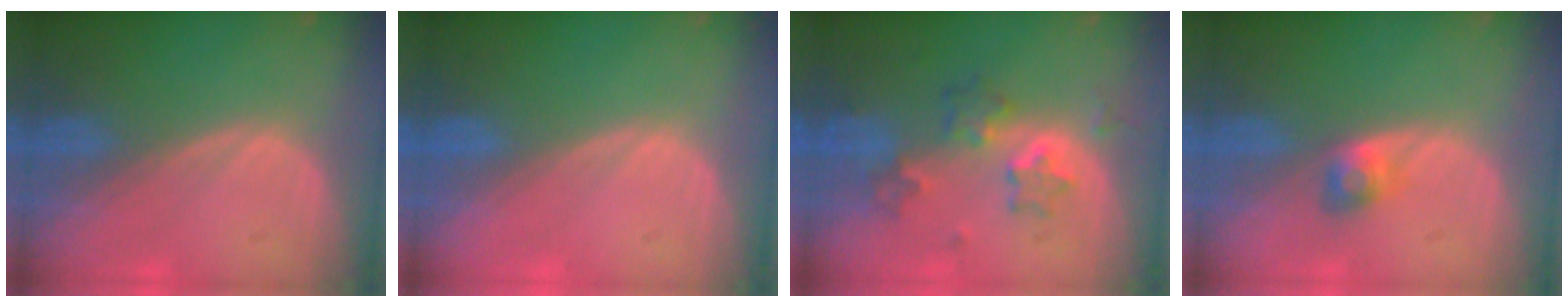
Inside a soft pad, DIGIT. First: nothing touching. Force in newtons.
{"total": 0.0}
{"total": 6.0, "press": 5.8, "slide": 1.8}
{"total": 2.6, "press": 2.4, "slide": 1.0}